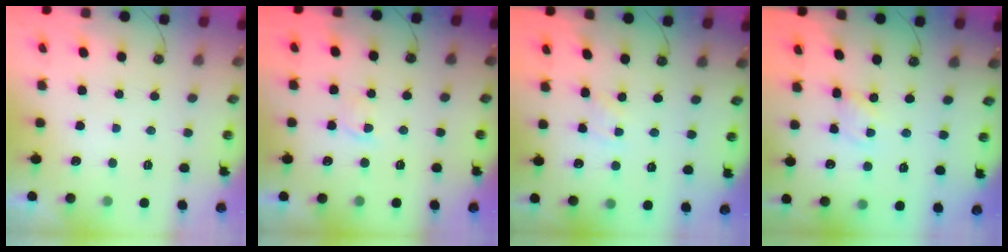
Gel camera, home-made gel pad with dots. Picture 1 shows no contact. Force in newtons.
{"total": 1.6, "press": 1.6, "slide": 0.3}
{"total": 1.5, "press": 1.5, "slide": 0.3}
{"total": 1.6, "press": 1.6, "slide": 0.2}